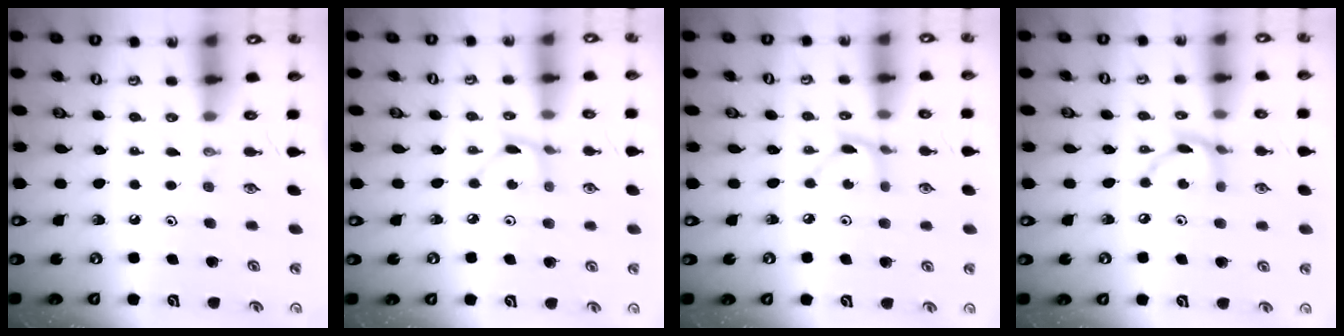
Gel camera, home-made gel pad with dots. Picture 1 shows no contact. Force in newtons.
{"total": 2.9, "press": 2.9, "slide": 0.2}
{"total": 2.7, "press": 2.7, "slide": 0.2}
{"total": 8.6, "press": 8.6, "slide": 0.2}